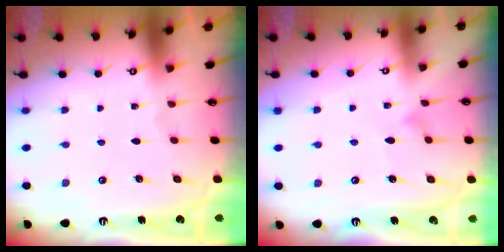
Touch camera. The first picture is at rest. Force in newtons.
{"total": 6.0, "press": 6.0, "slide": 0.4}